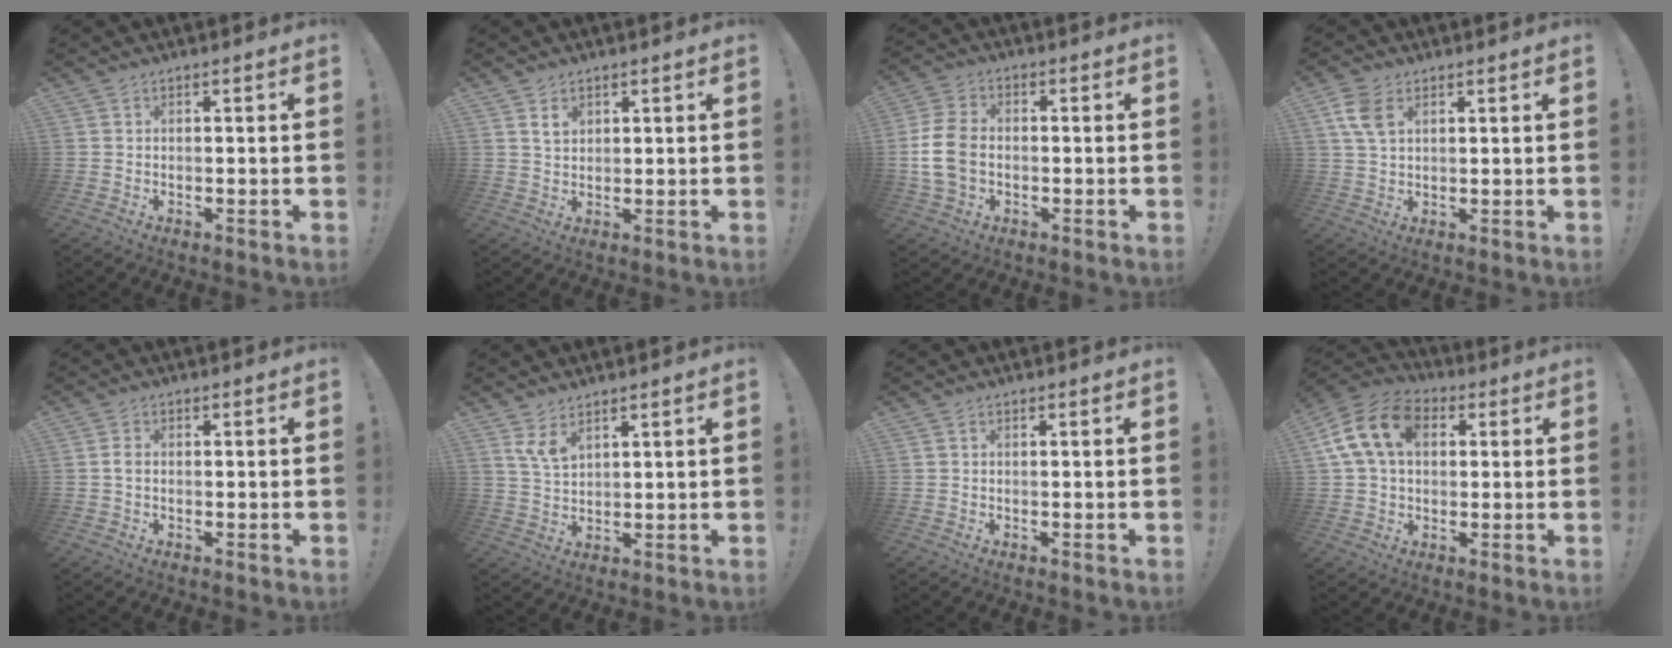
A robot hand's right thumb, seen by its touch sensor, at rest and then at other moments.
{"total": 3.7, "force": [1.9, 2.5, 2.0], "torque": [-0.023, -0.005, 0.032]}
{"total": 11.4, "force": [-1.6, 8.2, 7.7], "torque": [-0.156, 0.013, -0.023]}
{"total": 7.2, "force": [3.1, 4.5, 4.7], "torque": [-0.089, -0.002, 0.060]}
{"total": 1.6, "force": [-0.3, 1.0, 1.2], "torque": [-0.029, 0.008, -0.003]}
{"total": 5.8, "force": [4.0, 2.7, 3.3], "torque": [-0.055, -0.021, 0.075]}
{"total": 0.0}
{"total": 16.4, "force": [4.7, 11.5, 10.7], "torque": [-0.188, 0.002, 0.092]}